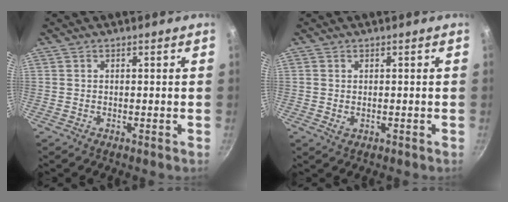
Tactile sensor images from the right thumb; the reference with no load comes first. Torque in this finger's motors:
{"motor_torque": [-0.34, 0.11, 0.01, 0.61, 0.00]}